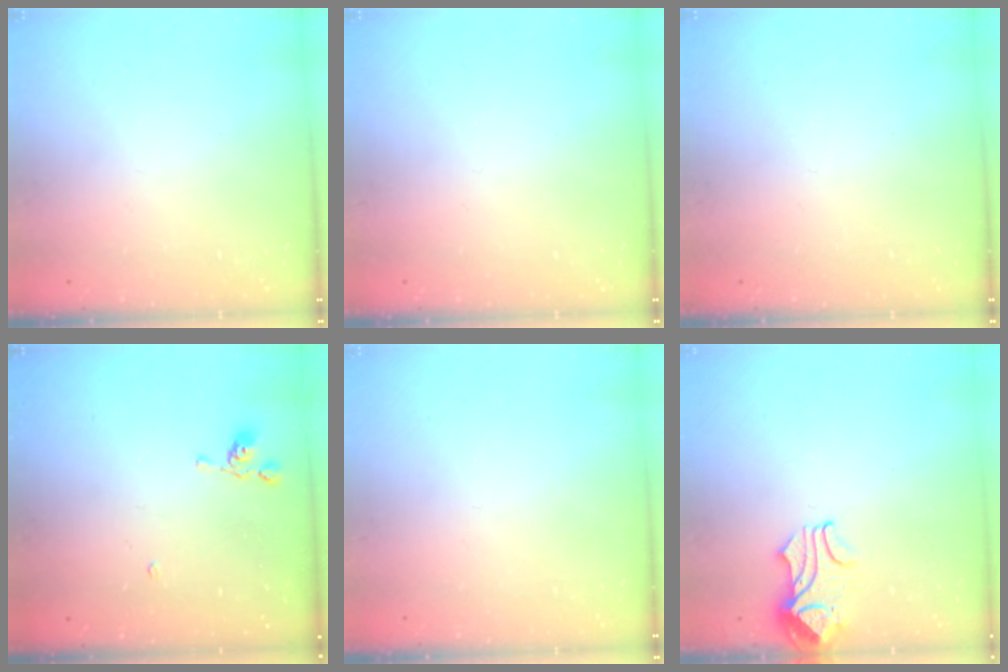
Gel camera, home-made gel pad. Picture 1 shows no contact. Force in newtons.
{"total": 0.0}
{"total": 0.0}
{"total": 4.0, "press": 4.0, "slide": 0.2}
{"total": 0.0}
{"total": 2.3, "press": 2.3, "slide": 0.6}